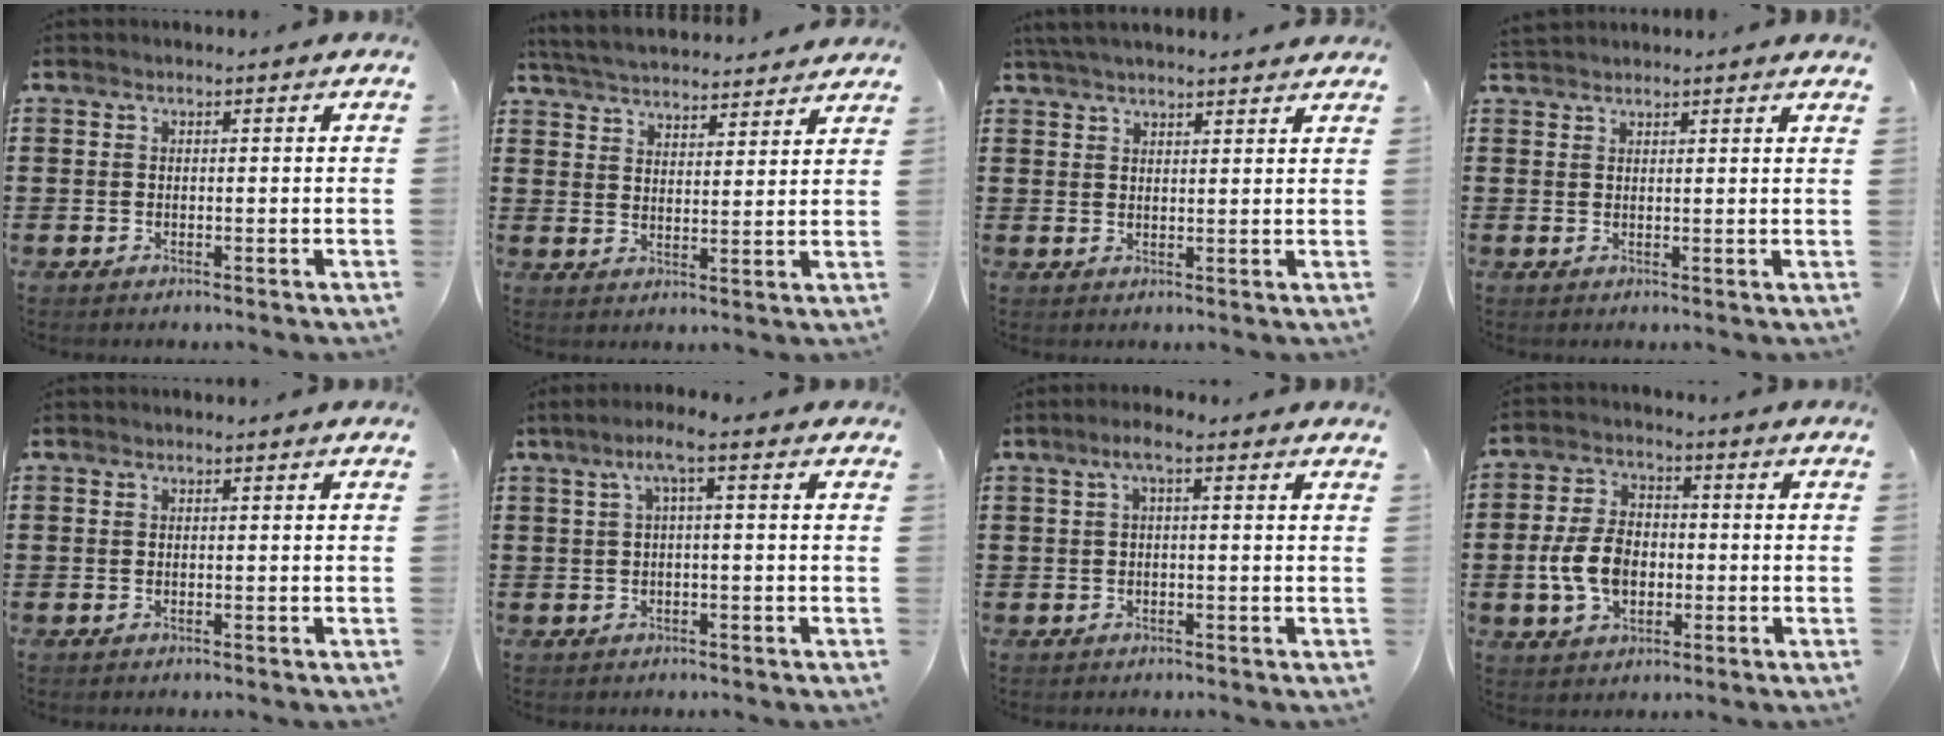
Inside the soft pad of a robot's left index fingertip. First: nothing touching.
{"total": 4.7, "force": [4.7, 0.0, 0.2], "torque": [-0.025, -0.028, 0.082]}
{"total": 3.1, "force": [3.1, -0.2, 0.6], "torque": [-0.020, -0.003, 0.058]}
{"total": 1.9, "force": [1.9, -0.3, 0.2], "torque": [-0.007, 0.001, 0.038]}
{"total": 0.0}
{"total": 3.5, "force": [0.4, 0.2, 3.5], "torque": [-0.069, 0.005, 0.002]}
{"total": 2.1, "force": [0.3, 0.1, 2.1], "torque": [-0.040, 0.002, 0.003]}
{"total": 7.7, "force": [-1.5, 5.2, 5.5], "torque": [-0.136, 0.004, -0.035]}